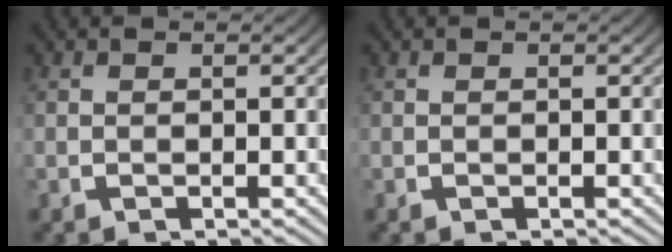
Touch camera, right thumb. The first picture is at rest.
{"total": 0.0}